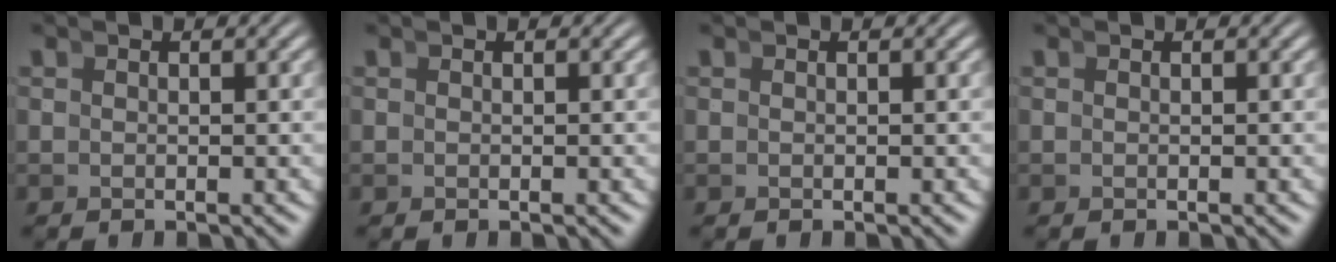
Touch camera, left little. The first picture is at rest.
{"total": 0.0}
{"total": 0.0}
{"total": 0.0}